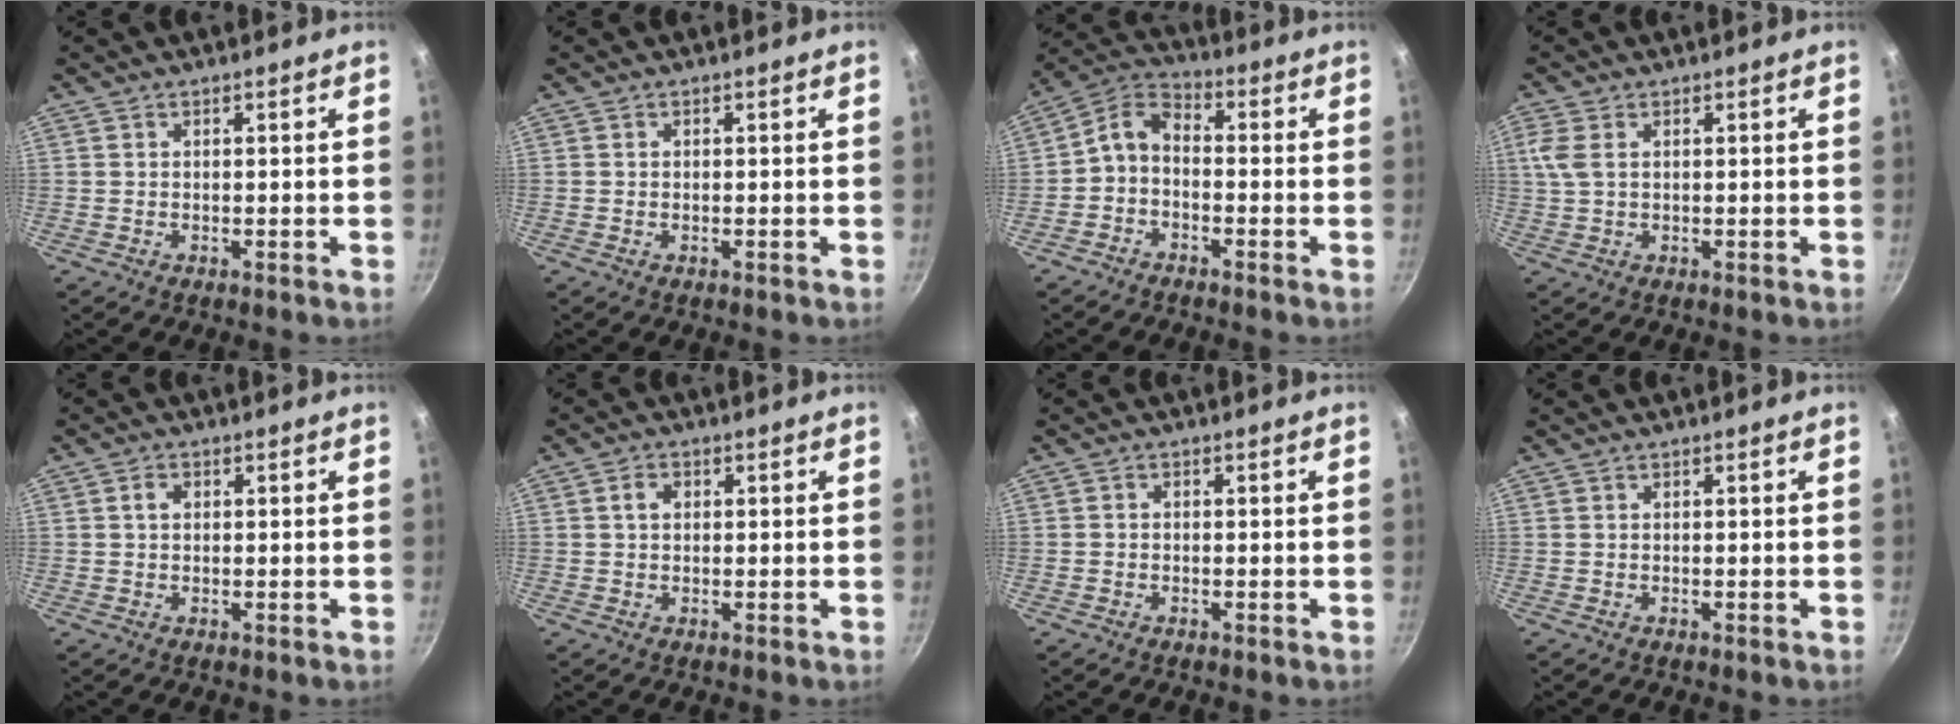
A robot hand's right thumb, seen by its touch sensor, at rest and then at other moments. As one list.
[{"total": 0.0}, {"total": 6.1, "force": [-1.9, 3.9, 4.3], "torque": [-0.087, 0.045, -0.050]}, {"total": 3.8, "force": [0.9, 2.3, 2.9], "torque": [-0.069, 0.005, 0.019]}, {"total": 1.7, "force": [0.3, 1.3, 1.1], "torque": [-0.013, 0.006, 0.005]}, {"total": 2.3, "force": [0.4, 1.8, 1.4], "torque": [-0.015, 0.005, 0.006]}, {"total": 0.7, "force": [-0.3, 0.5, 0.3], "torque": [-0.006, 0.003, -0.008]}, {"total": 0.0}]